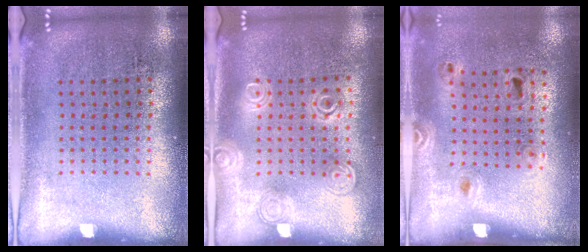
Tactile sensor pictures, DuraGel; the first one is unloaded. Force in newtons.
{"total": 1.4, "press": 1.3, "slide": 0.4}
{"total": 1.3, "press": 0.8, "slide": 1.1}